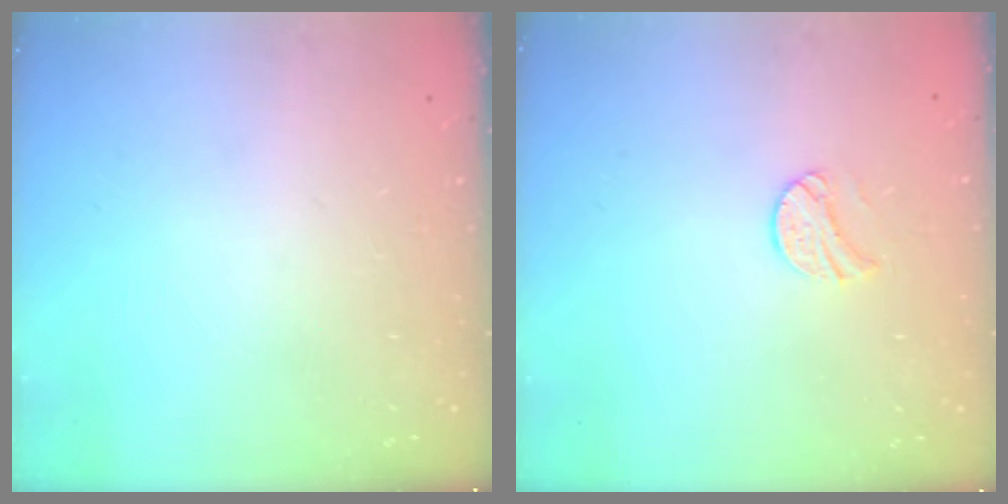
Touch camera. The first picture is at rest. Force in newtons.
{"total": 9.2, "press": 9.2, "slide": 0.6}